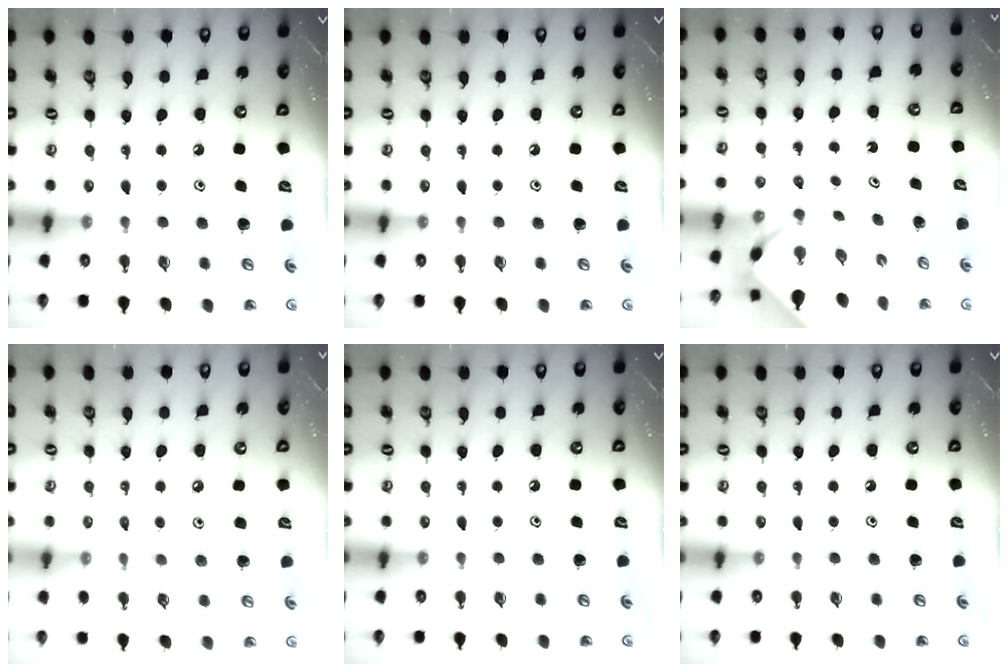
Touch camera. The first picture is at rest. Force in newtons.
{"total": 0.0}
{"total": 2.3, "press": 2.2, "slide": 0.3}
{"total": 1.9, "press": 1.8, "slide": 0.5}
{"total": 0.0}
{"total": 0.0}